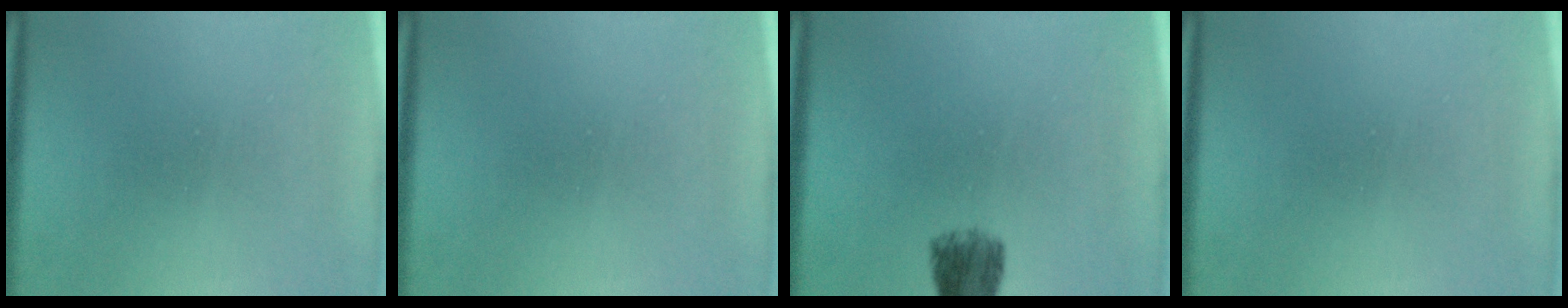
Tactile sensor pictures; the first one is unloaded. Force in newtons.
{"total": 0.0}
{"total": 4.6}
{"total": 0.0}